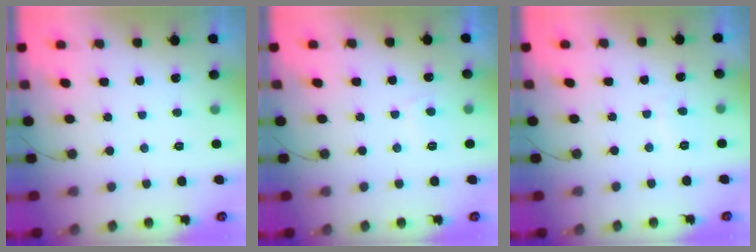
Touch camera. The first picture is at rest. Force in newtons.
{"total": 2.1, "press": 2.0, "slide": 0.6}
{"total": 1.6, "press": 1.6, "slide": 0.5}